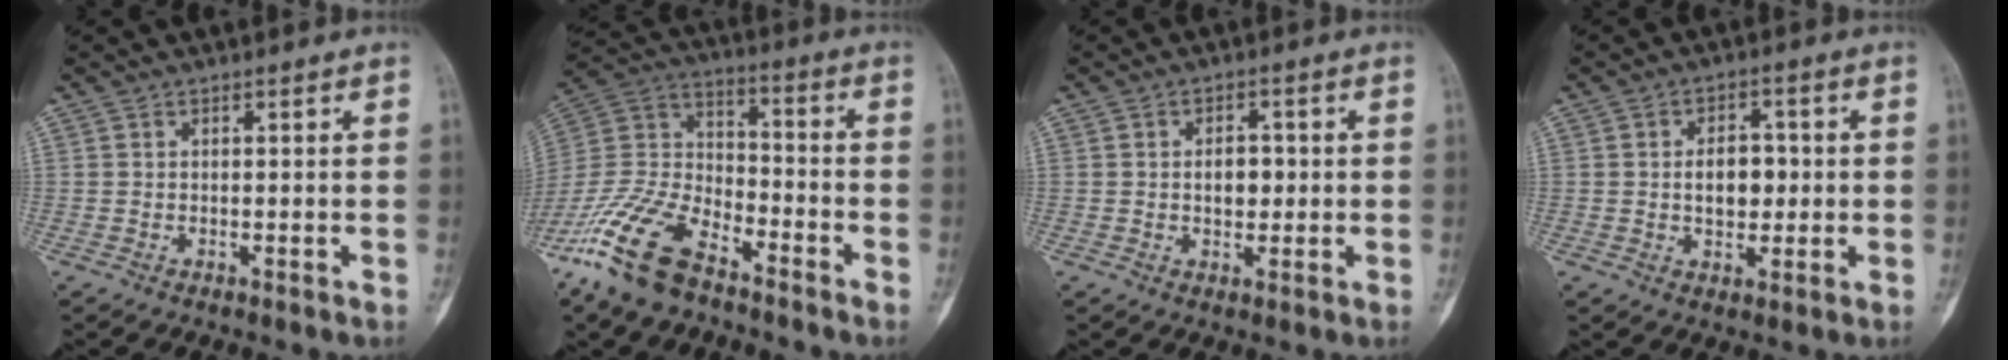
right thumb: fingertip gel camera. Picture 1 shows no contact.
{"total": 17.4, "force": [-11.8, 7.8, 10.2], "torque": [-0.211, 0.054, -0.229]}
{"total": 4.2, "force": [0.2, 2.7, 3.2], "torque": [-0.029, 0.005, 0.004]}
{"total": 6.6, "force": [0.1, 4.3, 5.0], "torque": [-0.053, 0.008, 0.003]}